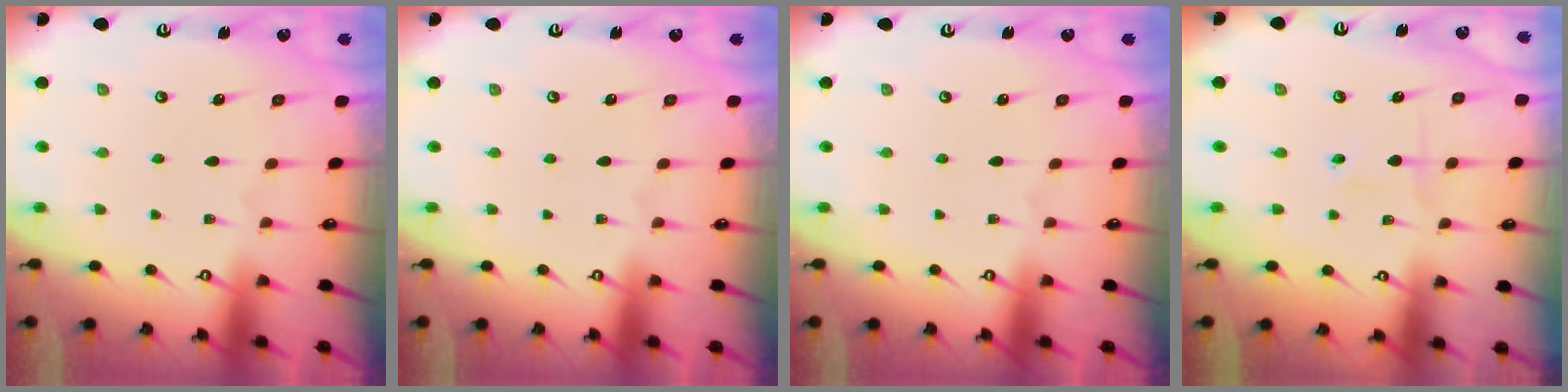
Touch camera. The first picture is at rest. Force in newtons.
{"total": 0.0}
{"total": 0.0}
{"total": 2.4, "press": 2.2, "slide": 0.9}